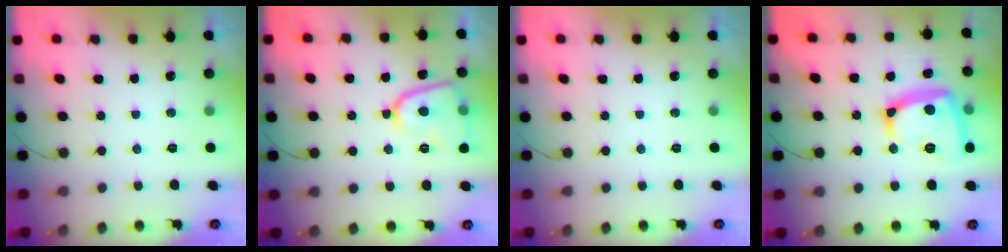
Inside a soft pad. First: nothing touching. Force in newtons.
{"total": 11.1, "press": 11.0, "slide": 1.5}
{"total": 0.0}
{"total": 16.8, "press": 16.7, "slide": 1.6}